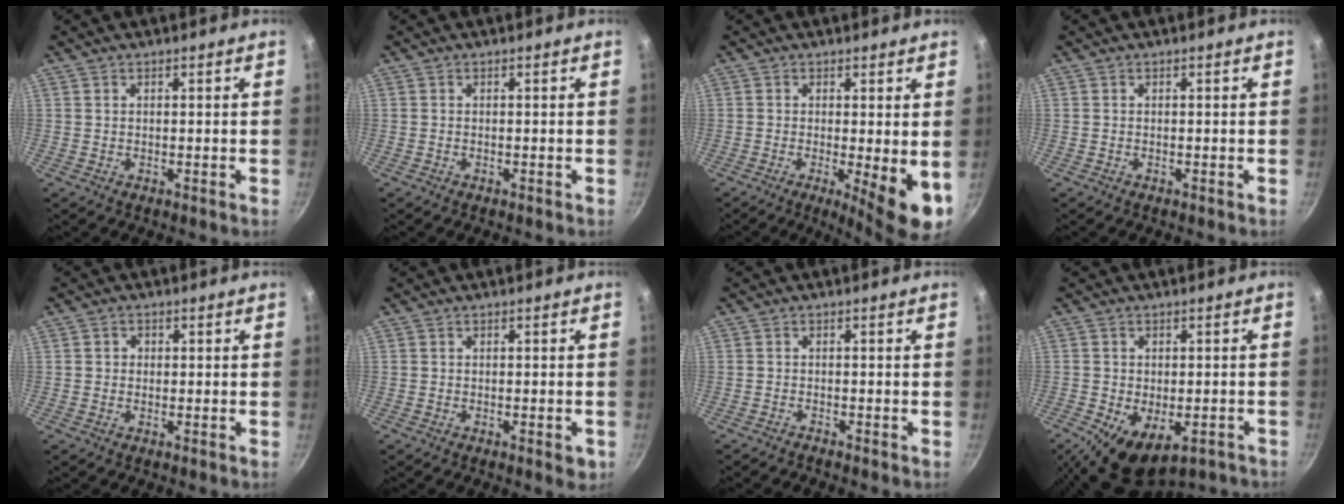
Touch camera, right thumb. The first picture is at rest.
{"total": 0.0}
{"total": 8.7, "force": [-1.4, 1.9, 8.3], "torque": [-0.104, -0.012, -0.012]}
{"total": 0.0}
{"total": 1.5, "force": [0.0, 1.4, 0.4], "torque": [0.000, 0.000, -0.004]}
{"total": 2.4, "force": [-0.9, 1.0, 2.0], "torque": [-0.027, -0.003, -0.014]}
{"total": 0.8, "force": [-0.8, -0.2, 0.0], "torque": [-0.013, 0.011, -0.014]}
{"total": 10.3, "force": [-4.6, 6.0, 7.1], "torque": [-0.107, -0.007, -0.055]}